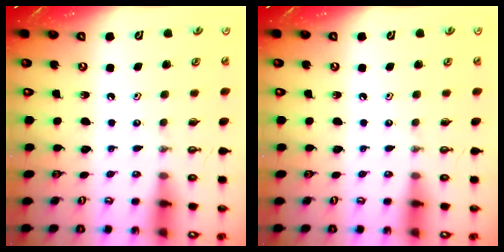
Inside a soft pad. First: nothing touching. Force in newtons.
{"total": 0.0}